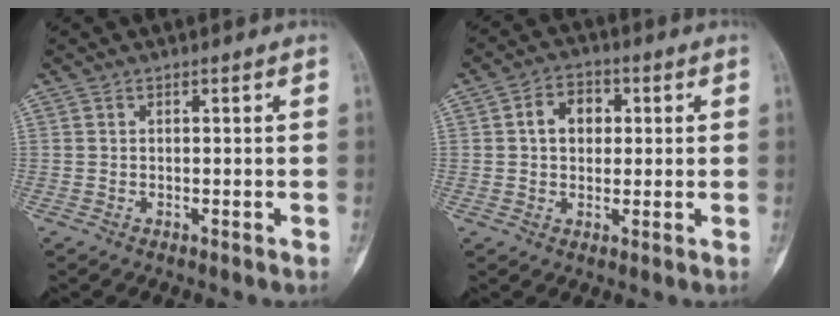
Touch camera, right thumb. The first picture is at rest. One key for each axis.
{"total": 6.5, "fx": 1.2, "fy": 4.8, "fz": 4.1, "tx": -0.045, "ty": 0.012, "tz": 0.014}